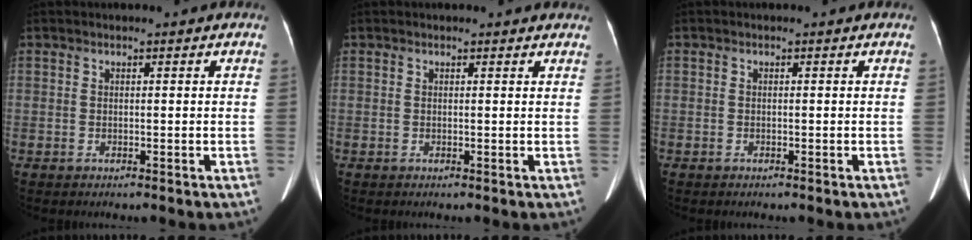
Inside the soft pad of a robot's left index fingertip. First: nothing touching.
{"total": 2.7, "force": [2.6, 0.6, 0.6], "torque": [-0.013, 0.004, 0.018]}
{"total": 0.6, "force": [-0.4, 0.5, -0.1], "torque": [0.005, 0.007, -0.009]}